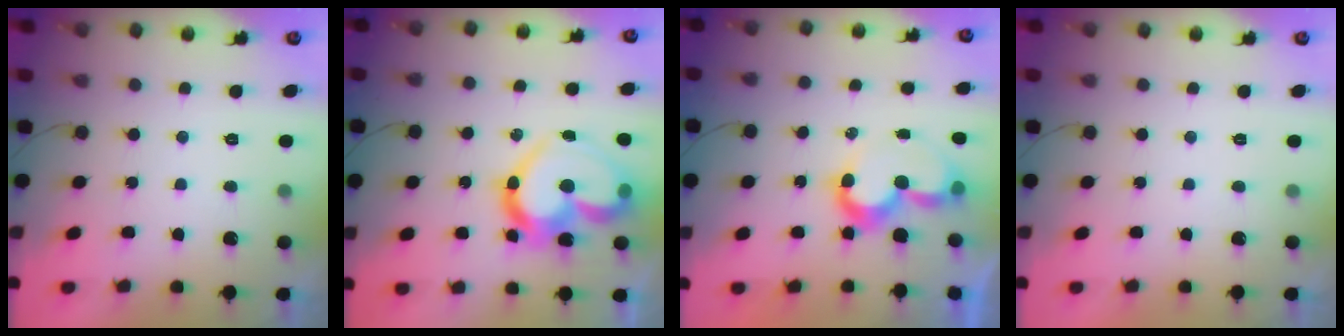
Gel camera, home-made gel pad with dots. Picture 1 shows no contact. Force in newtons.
{"total": 21.0, "press": 21.0, "slide": 1.7}
{"total": 8.2, "press": 8.2, "slide": 0.6}
{"total": 1.8, "press": 1.8, "slide": 0.1}